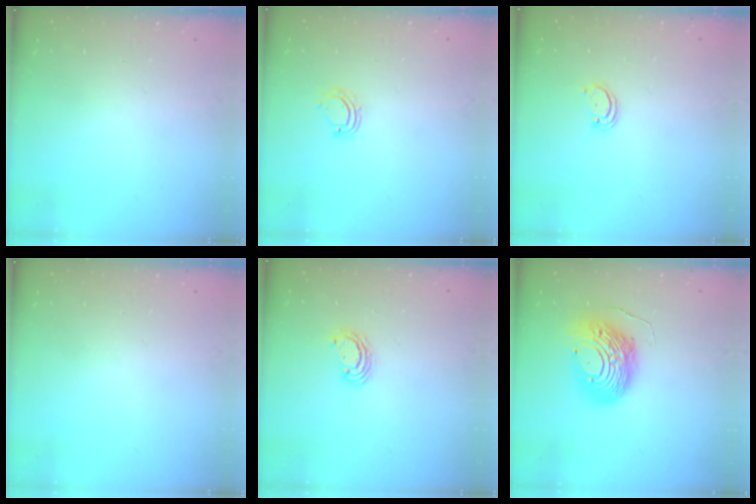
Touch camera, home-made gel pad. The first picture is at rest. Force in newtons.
{"total": 5.2, "press": 5.2, "slide": 0.4}
{"total": 1.8, "press": 1.8, "slide": 0.2}
{"total": 0.0}
{"total": 3.9, "press": 3.8, "slide": 0.2}
{"total": 14.4, "press": 14.4, "slide": 1.2}